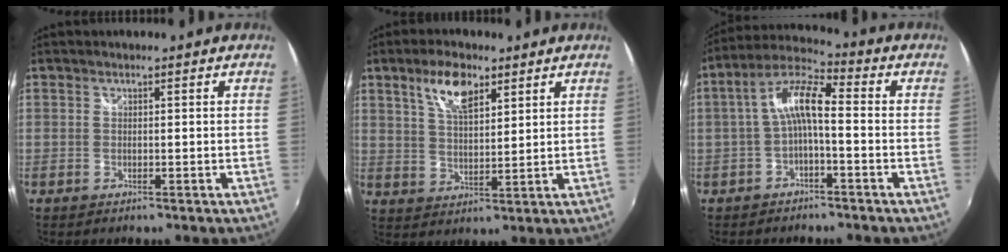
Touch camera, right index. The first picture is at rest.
{"total": 7.9, "force": [4.5, 3.3, 5.6], "torque": [-0.102, 0.011, 0.085]}
{"total": 8.0, "force": [-1.3, 2.2, 7.6], "torque": [-0.163, 0.021, -0.027]}